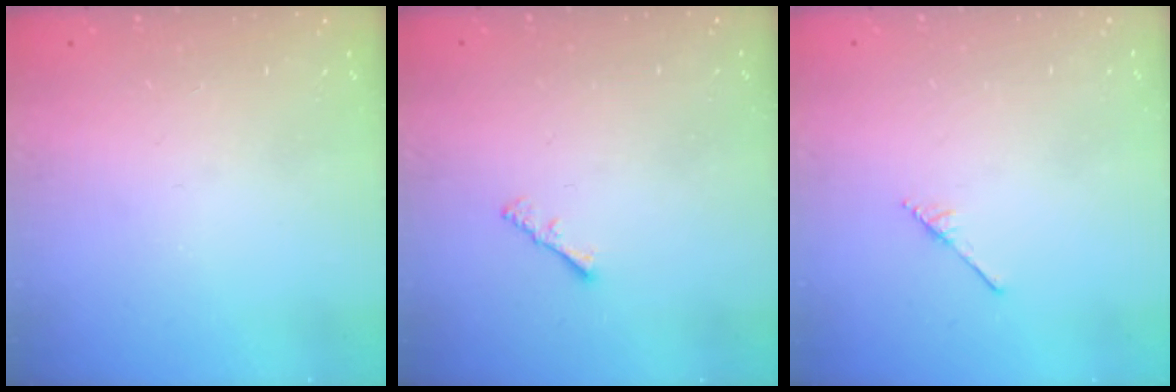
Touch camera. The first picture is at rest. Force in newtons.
{"total": 1.3, "press": 1.3, "slide": 0.4}
{"total": 2.5, "press": 2.4, "slide": 0.3}